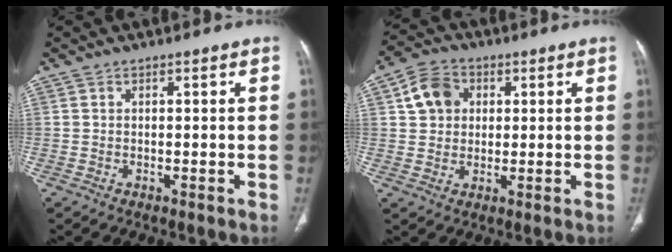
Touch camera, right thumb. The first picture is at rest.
{"total": 7.7, "force": [2.1, 6.4, 3.8], "torque": [-0.050, 0.005, 0.032]}